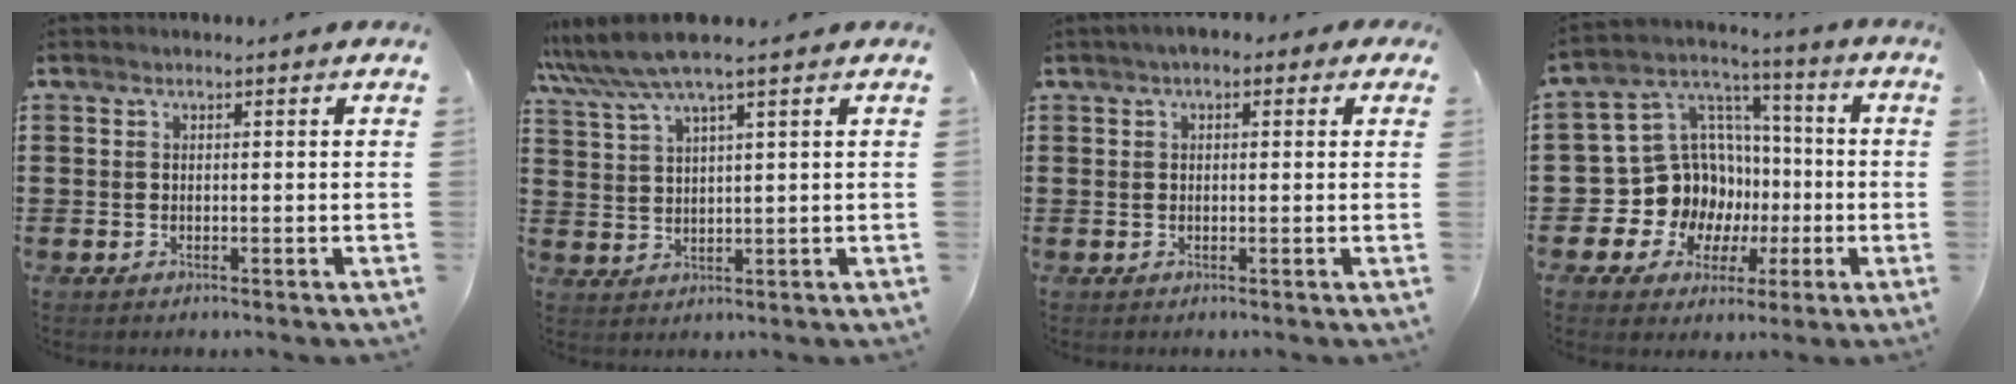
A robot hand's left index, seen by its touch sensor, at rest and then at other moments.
{"total": 5.9, "force": [4.5, 0.1, 3.9], "torque": [-0.089, -0.010, 0.077]}
{"total": 1.8, "force": [0.3, 1.2, 1.4], "torque": [-0.030, 0.010, 0.004]}
{"total": 12.7, "force": [-2.1, 12.0, 3.7], "torque": [-0.127, -0.013, -0.020]}